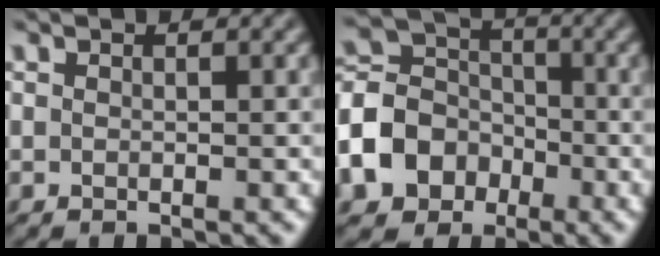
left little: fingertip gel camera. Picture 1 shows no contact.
{"total": 8.1, "force": [-3.6, 6.4, 3.4], "torque": [-0.079, 0.002, -0.091]}